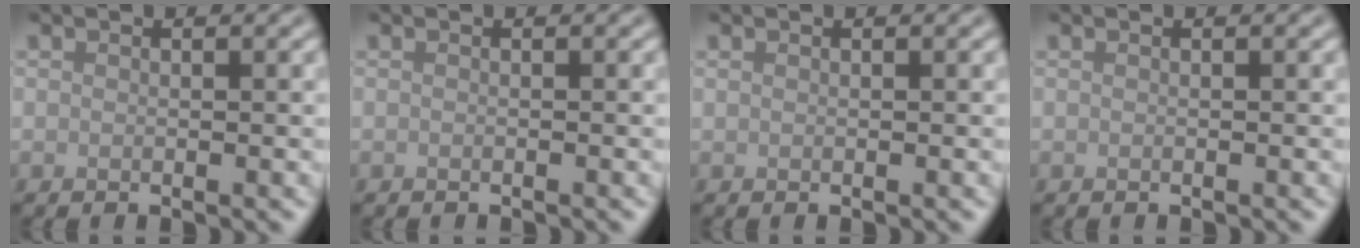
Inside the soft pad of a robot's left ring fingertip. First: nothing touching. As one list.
[{"total": 0.5, "force": [-0.5, 0.0, 0.0], "torque": [0.003, -0.003, -0.010]}, {"total": 0.0}, {"total": 0.0}]